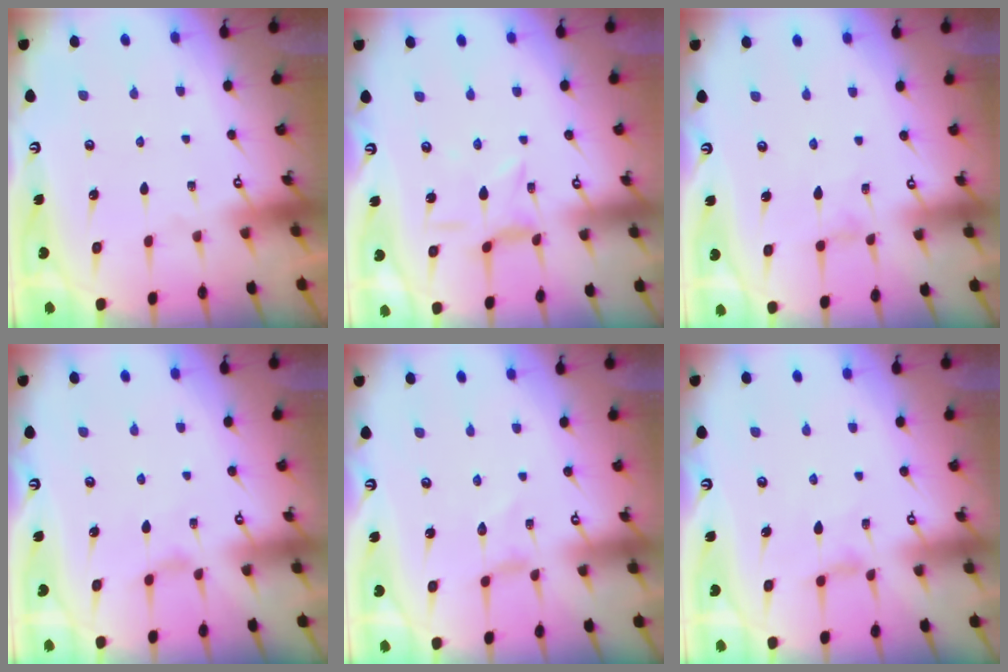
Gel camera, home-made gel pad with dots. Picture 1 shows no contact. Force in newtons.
{"total": 1.4, "press": 1.3, "slide": 0.4}
{"total": 0.0}
{"total": 2.7, "press": 2.6, "slide": 0.4}
{"total": 0.0}
{"total": 2.6, "press": 2.6, "slide": 0.5}